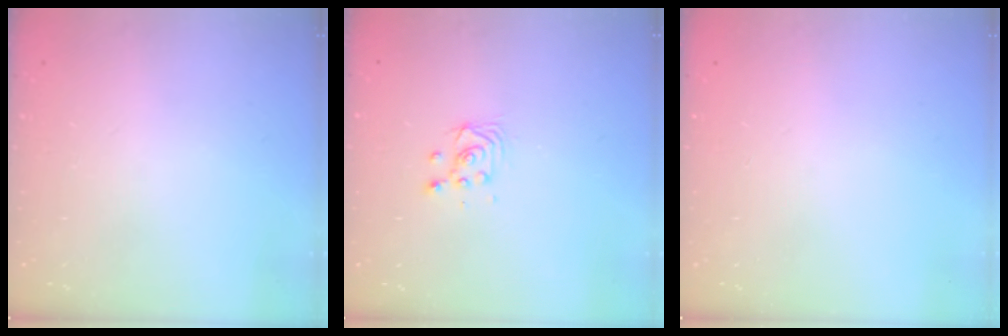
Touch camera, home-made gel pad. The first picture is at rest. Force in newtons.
{"total": 3.2, "press": 3.2, "slide": 0.6}
{"total": 0.0}